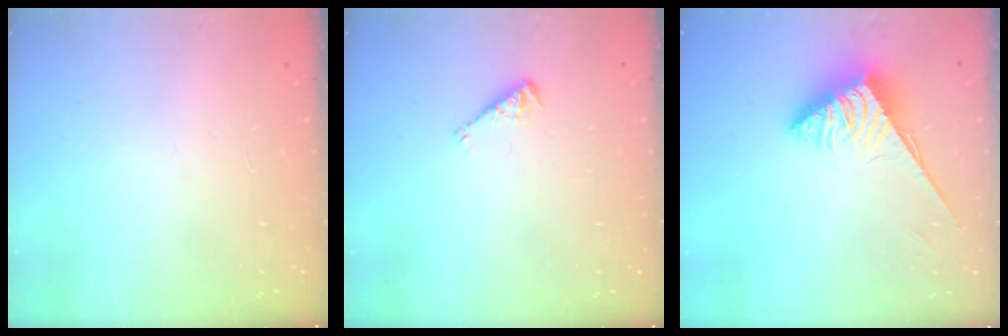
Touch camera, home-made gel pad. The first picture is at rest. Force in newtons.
{"total": 3.4, "press": 3.3, "slide": 0.6}
{"total": 3.7, "press": 3.6, "slide": 0.6}